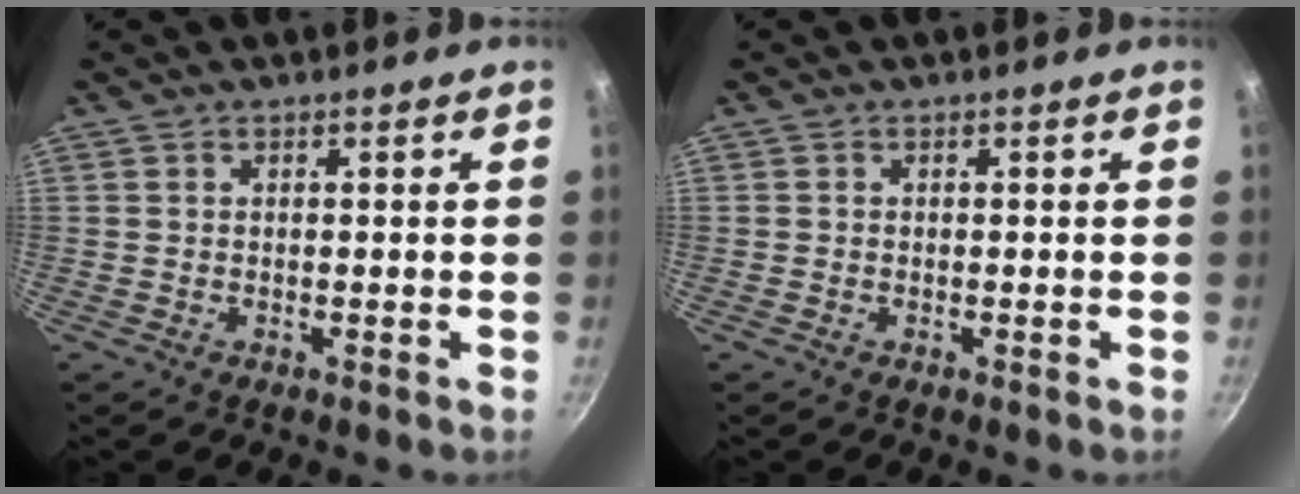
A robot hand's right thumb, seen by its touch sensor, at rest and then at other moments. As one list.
[{"total": 0.0}]